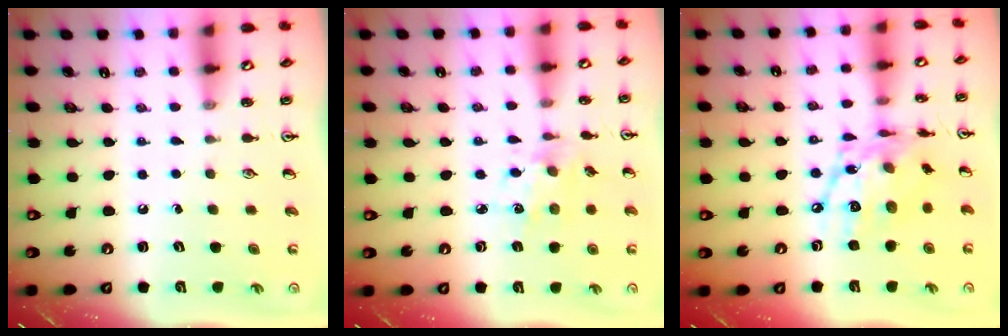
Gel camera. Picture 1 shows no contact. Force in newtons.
{"total": 5.1, "press": 4.9, "slide": 1.4}
{"total": 16.7, "press": 16.6, "slide": 1.7}